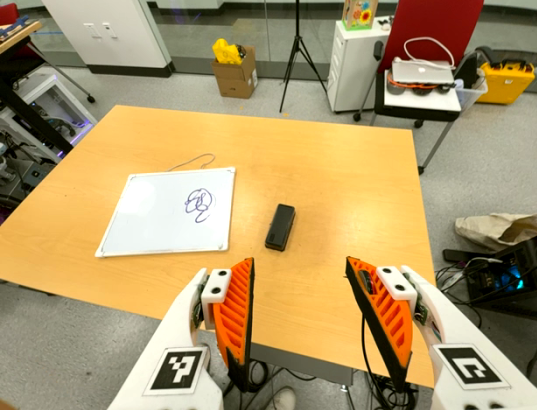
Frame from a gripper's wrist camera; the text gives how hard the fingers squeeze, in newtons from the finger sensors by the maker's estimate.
{"total": 0.0}